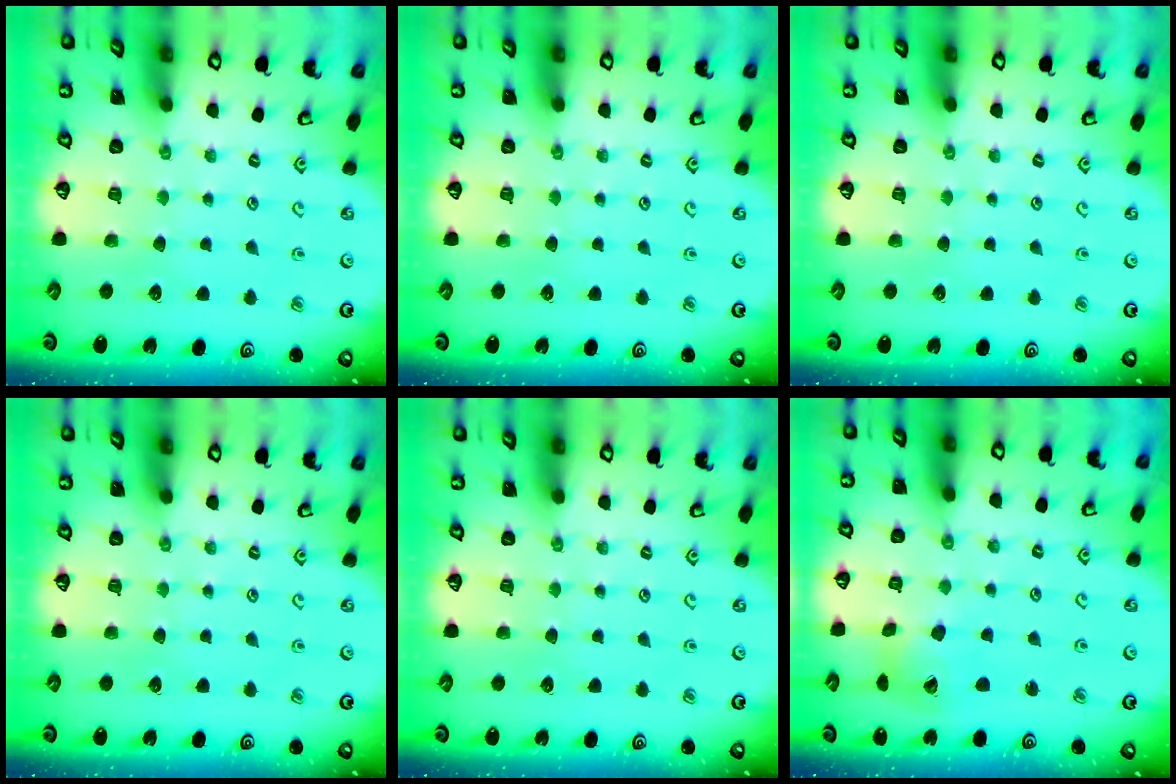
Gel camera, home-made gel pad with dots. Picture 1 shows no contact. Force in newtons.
{"total": 0.0}
{"total": 0.0}
{"total": 0.0}
{"total": 0.0}
{"total": 9.5, "press": 9.4, "slide": 1.3}